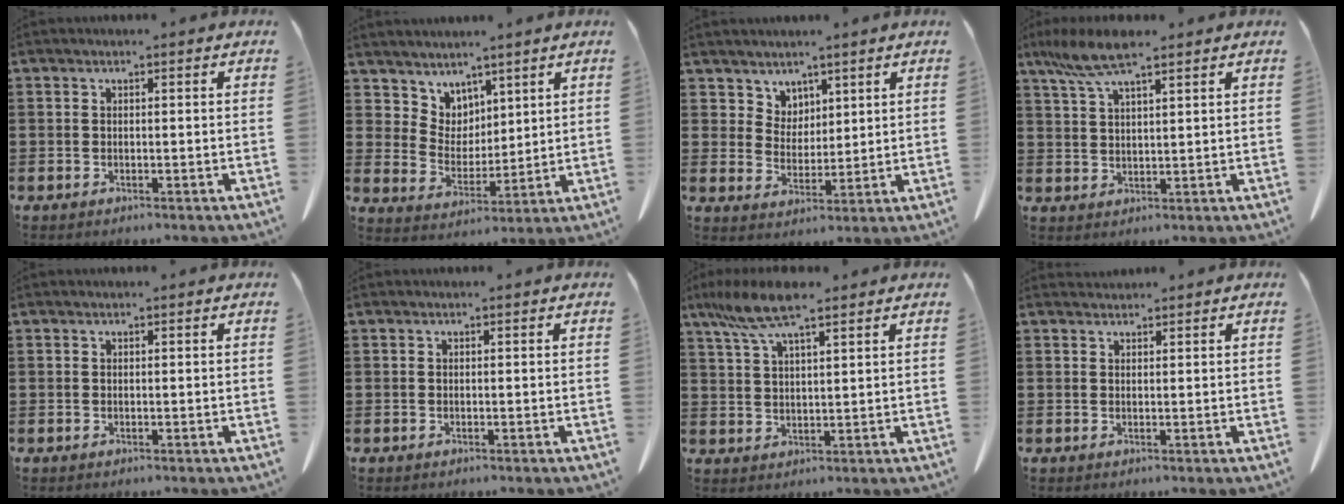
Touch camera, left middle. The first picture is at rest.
{"total": 5.2, "force": [4.4, 2.8, -0.5], "torque": [-0.019, -0.020, 0.083]}
{"total": 4.4, "force": [3.6, 2.6, 0.1], "torque": [-0.019, -0.003, 0.068]}
{"total": 6.9, "force": [4.8, 1.3, 4.8], "torque": [-0.112, -0.004, 0.086]}
{"total": 0.0}
{"total": 0.0}
{"total": 7.8, "force": [5.4, 1.6, 5.4], "torque": [-0.124, -0.006, 0.095]}
{"total": 1.0, "force": [1.0, 0.1, -0.2], "torque": [0.003, 0.002, 0.020]}